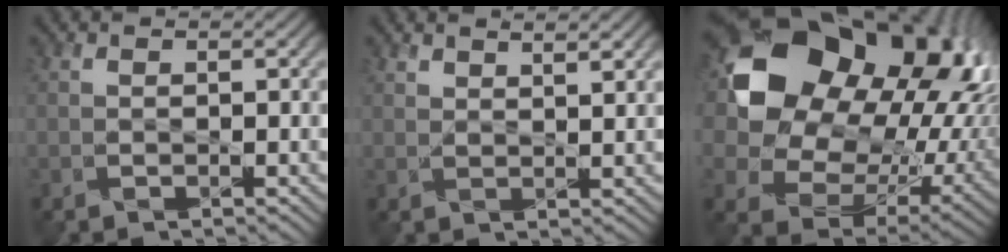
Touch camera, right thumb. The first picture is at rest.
{"total": 2.1, "force": [2.0, 0.1, 0.8], "torque": [-0.016, 0.000, 0.036]}
{"total": 21.6, "force": [6.4, 16.7, 12.2], "torque": [-0.265, -0.013, 0.144]}